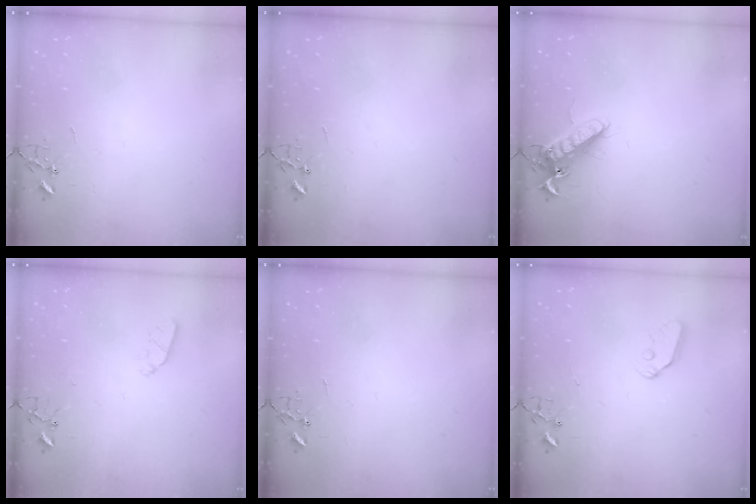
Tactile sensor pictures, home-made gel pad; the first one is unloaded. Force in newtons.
{"total": 0.0}
{"total": 13.3, "press": 13.2, "slide": 1.8}
{"total": 4.2, "press": 4.1, "slide": 1.0}
{"total": 0.0}
{"total": 7.4, "press": 7.4, "slide": 0.5}